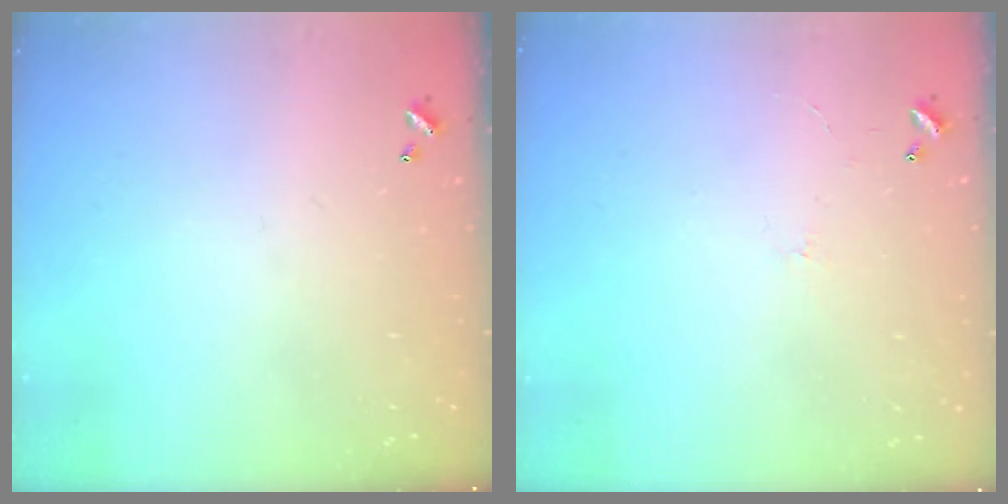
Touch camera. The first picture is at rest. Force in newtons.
{"total": 1.8, "press": 1.7, "slide": 0.4}